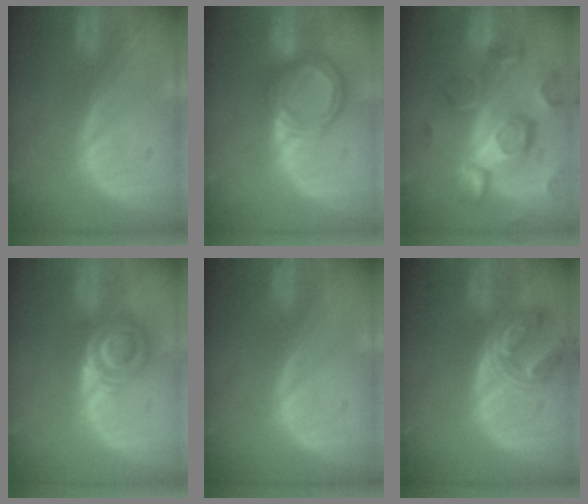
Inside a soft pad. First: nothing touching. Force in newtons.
{"total": 6.6, "press": 6.0, "slide": 2.8}
{"total": 12.3, "press": 10.6, "slide": 6.2}
{"total": 5.7, "press": 5.6, "slide": 1.0}
{"total": 0.0}
{"total": 6.3, "press": 6.2, "slide": 1.1}